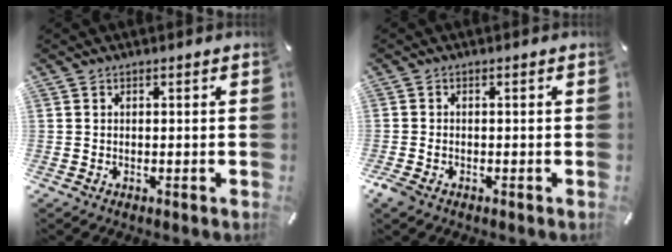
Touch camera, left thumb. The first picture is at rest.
{"total": 1.4, "force": [-0.9, 0.9, 0.6], "torque": [-0.019, 0.000, -0.020]}